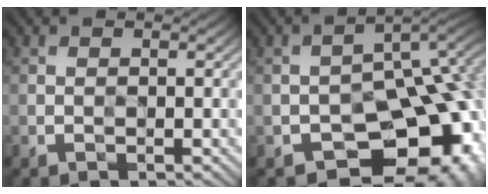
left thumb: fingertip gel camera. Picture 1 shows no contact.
{"total": 15.8, "force": [-6.8, 10.1, 10.0], "torque": [-0.098, -0.009, -0.072]}